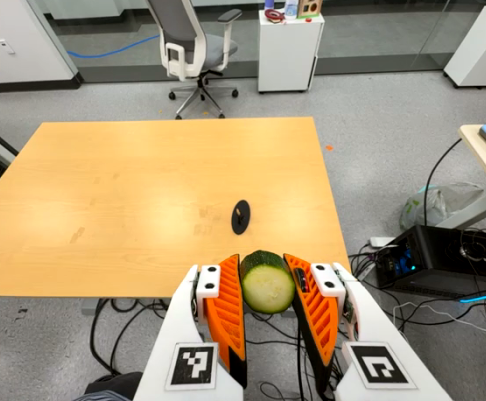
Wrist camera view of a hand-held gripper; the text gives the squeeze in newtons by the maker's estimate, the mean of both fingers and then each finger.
{"total": 11.9, "left": 12.4, "right": 11.4}